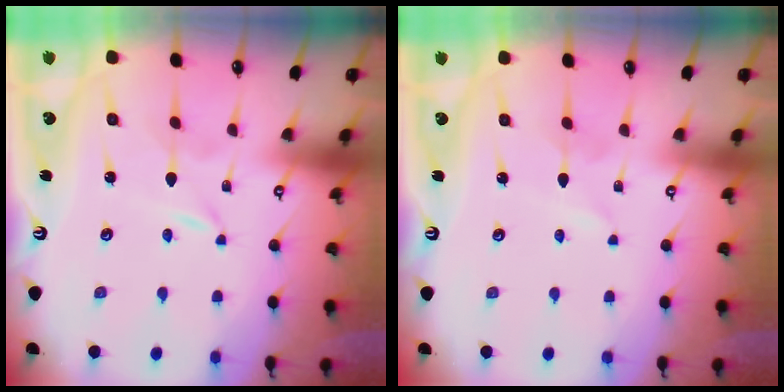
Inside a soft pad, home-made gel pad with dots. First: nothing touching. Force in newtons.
{"total": 1.5, "press": 1.5, "slide": 0.1}